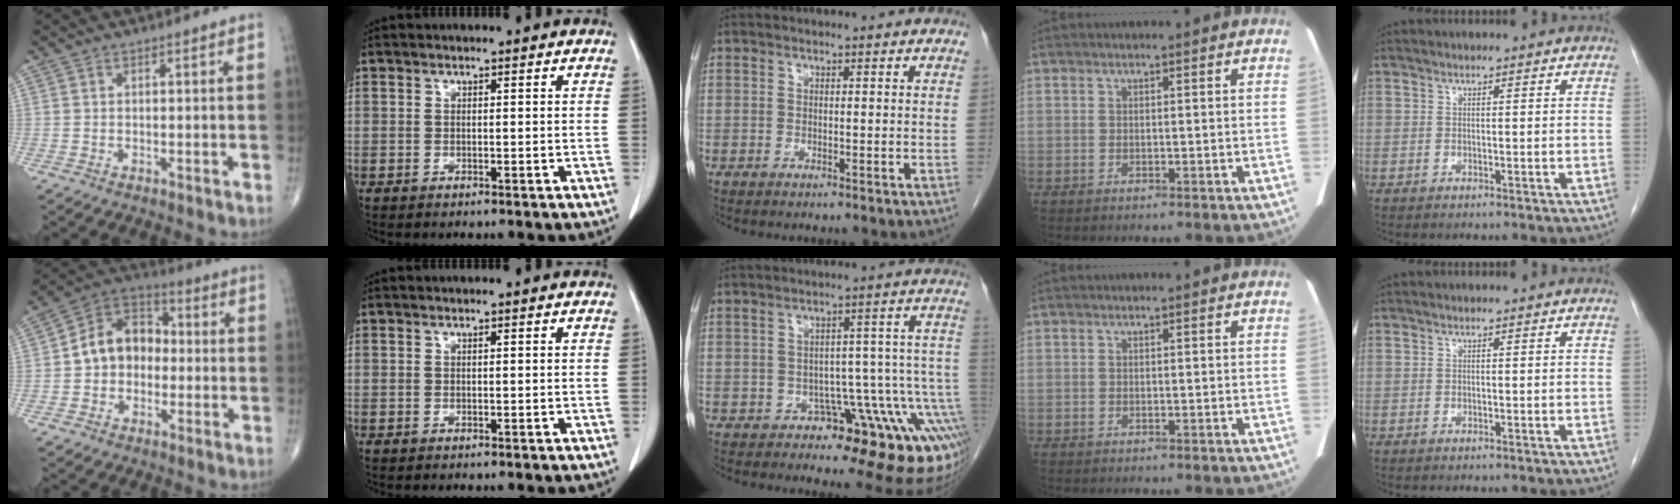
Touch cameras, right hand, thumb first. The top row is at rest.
{"thumb": {"total": 11.8, "force": [-0.5, 9.0, 7.5], "torque": [-0.092, 0.039, -0.023]}, "middle": {"total": 13.5, "force": [-8.8, 5.2, 8.9], "torque": [-0.015, 0.058, -0.103]}}